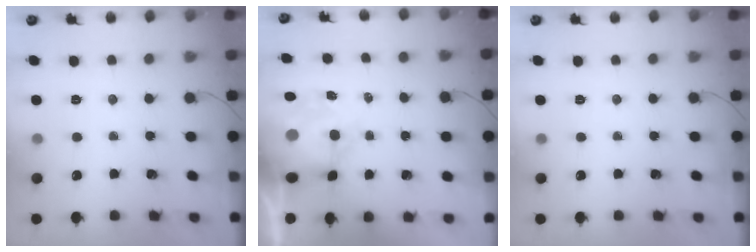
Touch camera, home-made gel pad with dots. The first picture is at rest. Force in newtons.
{"total": 8.9, "press": 8.6, "slide": 2.2}
{"total": 0.0}